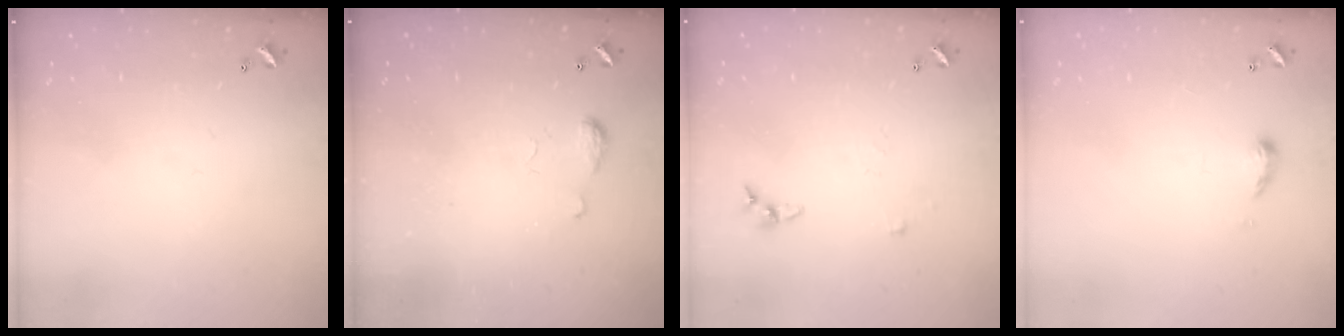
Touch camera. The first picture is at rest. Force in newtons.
{"total": 4.9, "press": 4.8, "slide": 0.7}
{"total": 4.1, "press": 4.1, "slide": 0.5}
{"total": 4.7, "press": 4.6, "slide": 0.4}